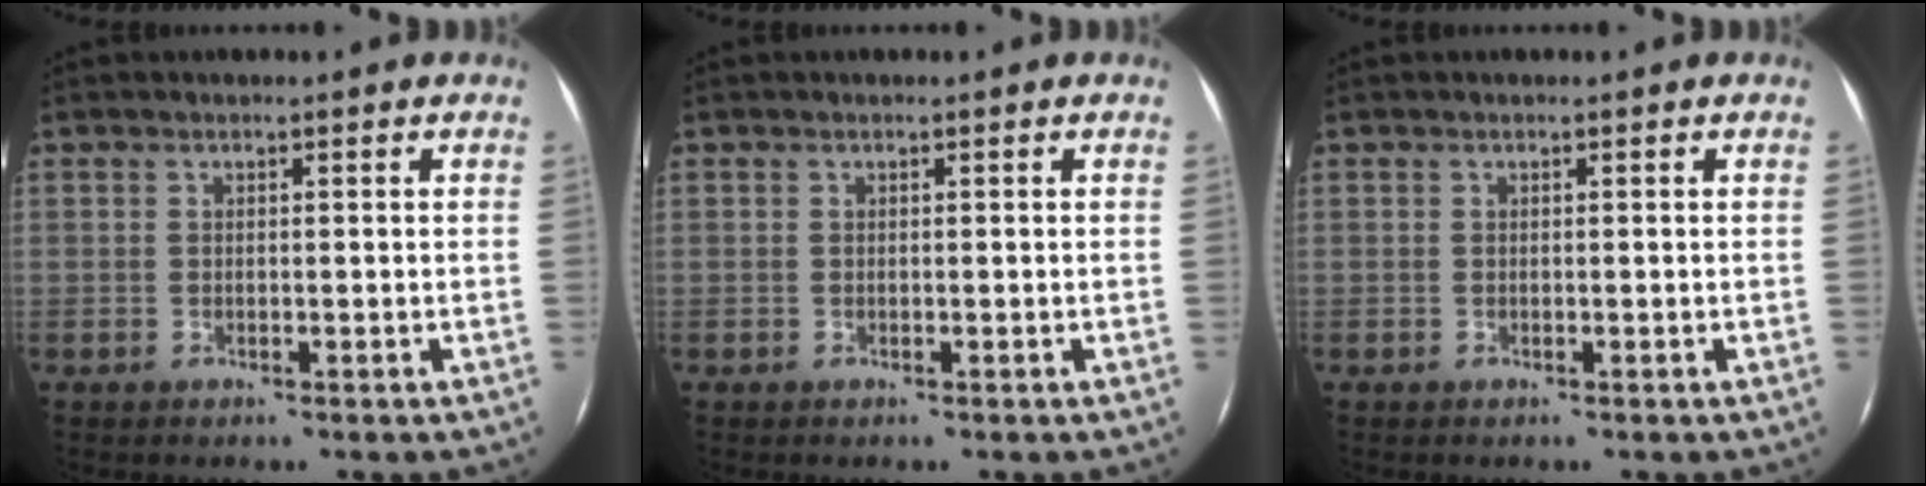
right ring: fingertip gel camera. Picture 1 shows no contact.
{"total": 0.0}
{"total": 0.0}